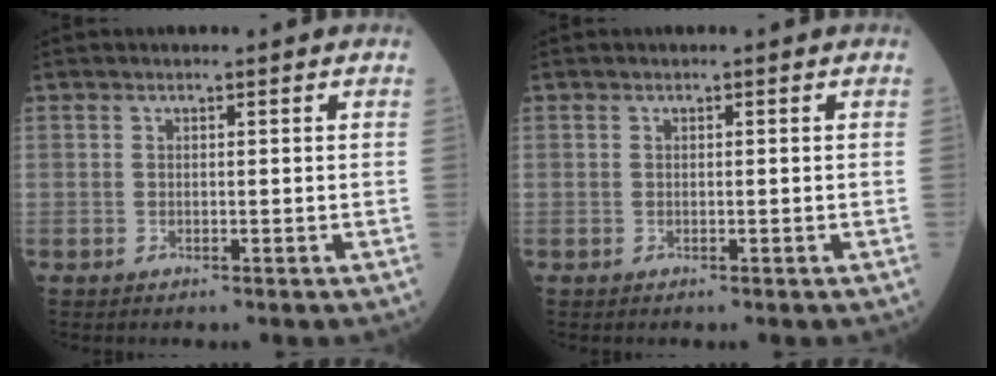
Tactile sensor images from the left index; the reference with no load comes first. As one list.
[{"total": 0.0}]